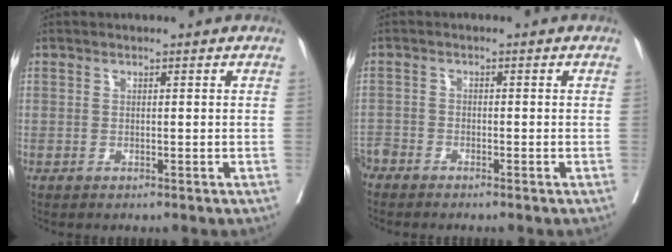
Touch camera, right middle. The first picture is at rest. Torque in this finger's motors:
{"motor_torque": [0.55, -0.54, 0.37, 0.21]}